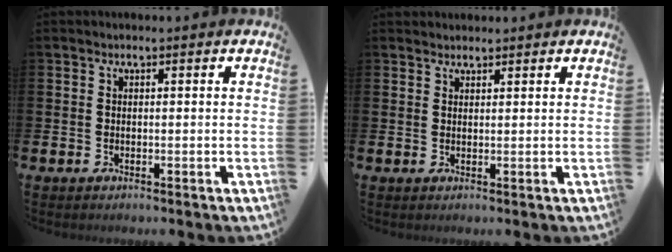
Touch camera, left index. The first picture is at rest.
{"total": 1.6, "force": [1.5, 0.5, -0.1], "torque": [0.011, -0.005, 0.028]}